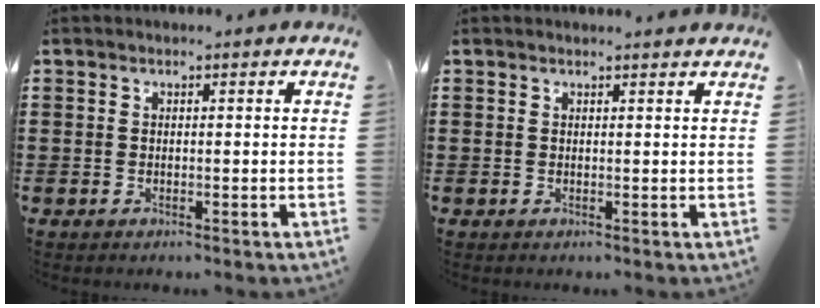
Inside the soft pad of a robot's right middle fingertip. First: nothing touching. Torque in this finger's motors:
{"motor_torque": [-0.67, -0.50, -0.11, -0.03]}